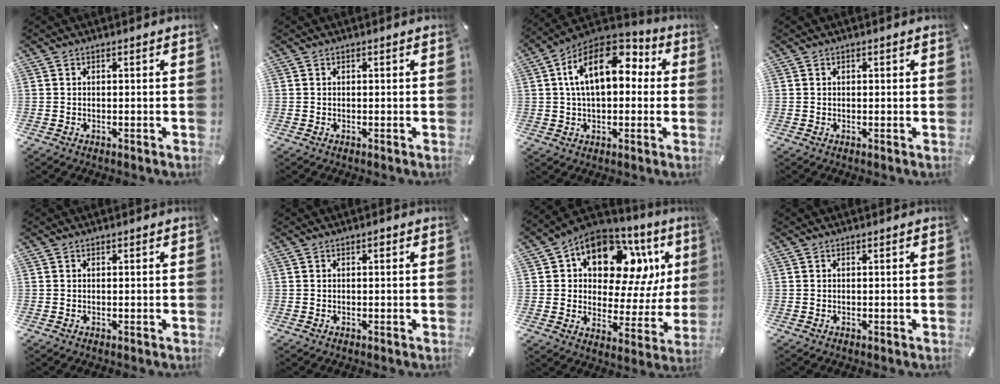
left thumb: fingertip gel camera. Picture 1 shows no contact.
{"total": 0.0}
{"total": 16.5, "force": [4.2, 9.8, 12.6], "torque": [-0.234, -0.005, 0.069]}
{"total": 0.6, "force": [0.1, 0.4, 0.3], "torque": [-0.006, 0.003, 0.002]}
{"total": 0.0}
{"total": 0.7, "force": [0.1, 0.4, 0.5], "torque": [-0.010, 0.004, 0.001]}
{"total": 14.6, "force": [8.1, 9.0, 8.2], "torque": [-0.127, -0.062, 0.140]}
{"total": 0.0}